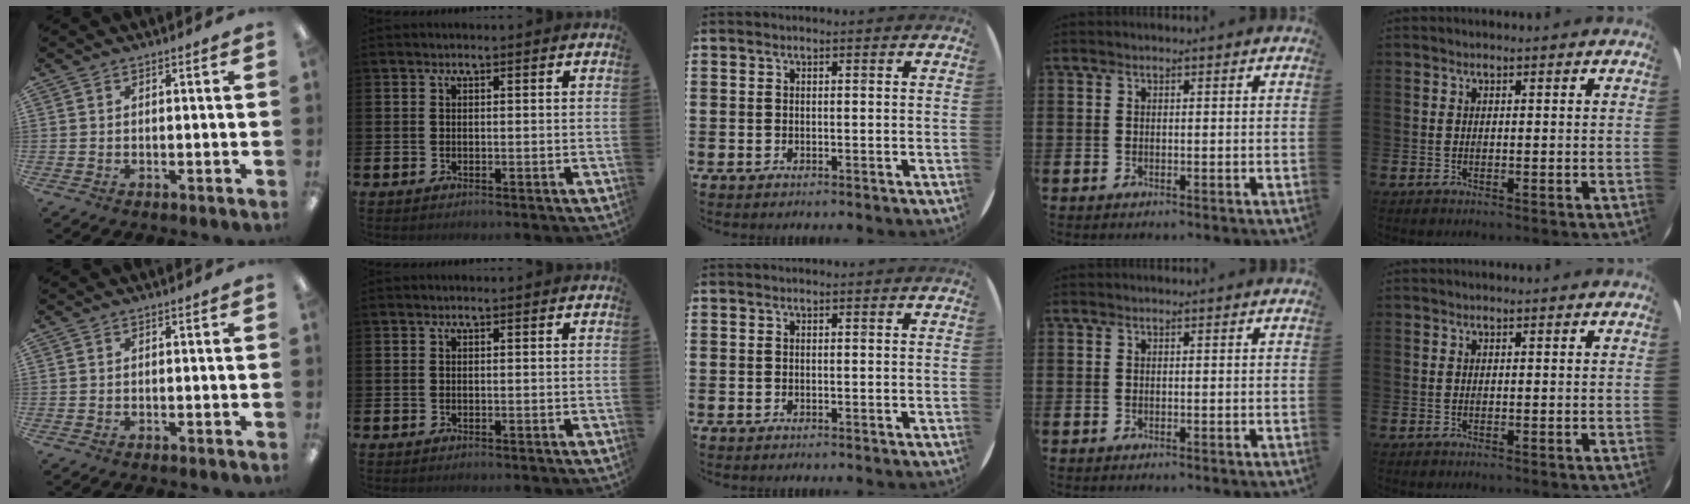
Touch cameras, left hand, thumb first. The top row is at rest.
{}